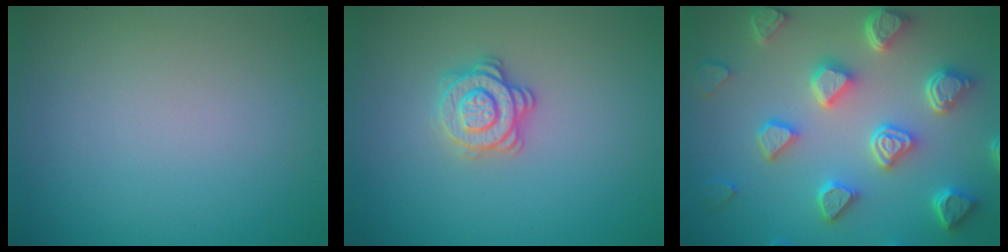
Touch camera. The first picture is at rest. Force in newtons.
{"total": 2.8, "press": 2.6, "slide": 1.1}
{"total": 7.1, "press": 5.7, "slide": 4.2}